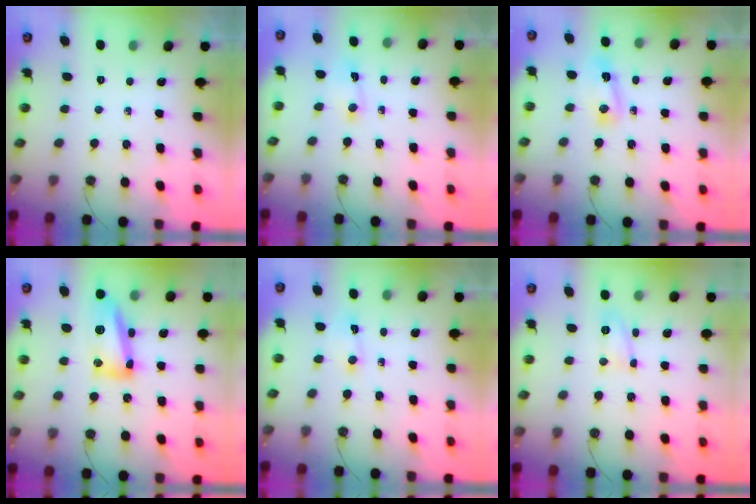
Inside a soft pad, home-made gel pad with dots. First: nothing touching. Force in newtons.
{"total": 2.7, "press": 2.7, "slide": 0.3}
{"total": 4.7, "press": 4.7, "slide": 0.5}
{"total": 14.3, "press": 14.2, "slide": 1.3}
{"total": 2.5, "press": 2.5, "slide": 0.4}
{"total": 5.9, "press": 5.9, "slide": 0.4}